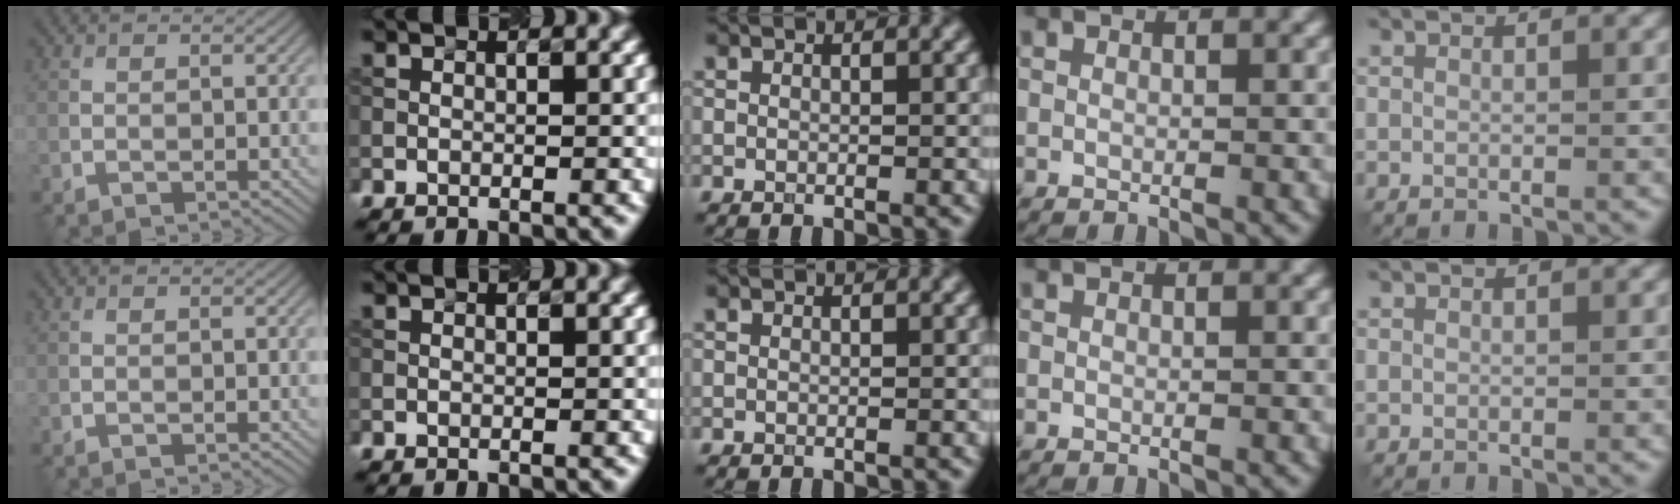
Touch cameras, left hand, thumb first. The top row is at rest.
{}